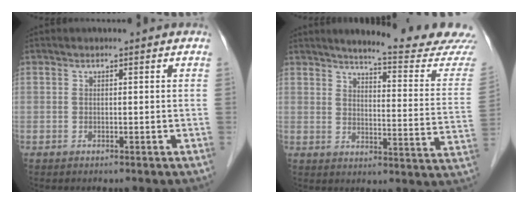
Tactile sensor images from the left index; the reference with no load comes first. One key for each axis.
{"total": 16.8, "fx": 15.9, "fy": -1.1, "fz": 5.1, "tx": -0.072, "ty": -0.105, "tz": 0.183}